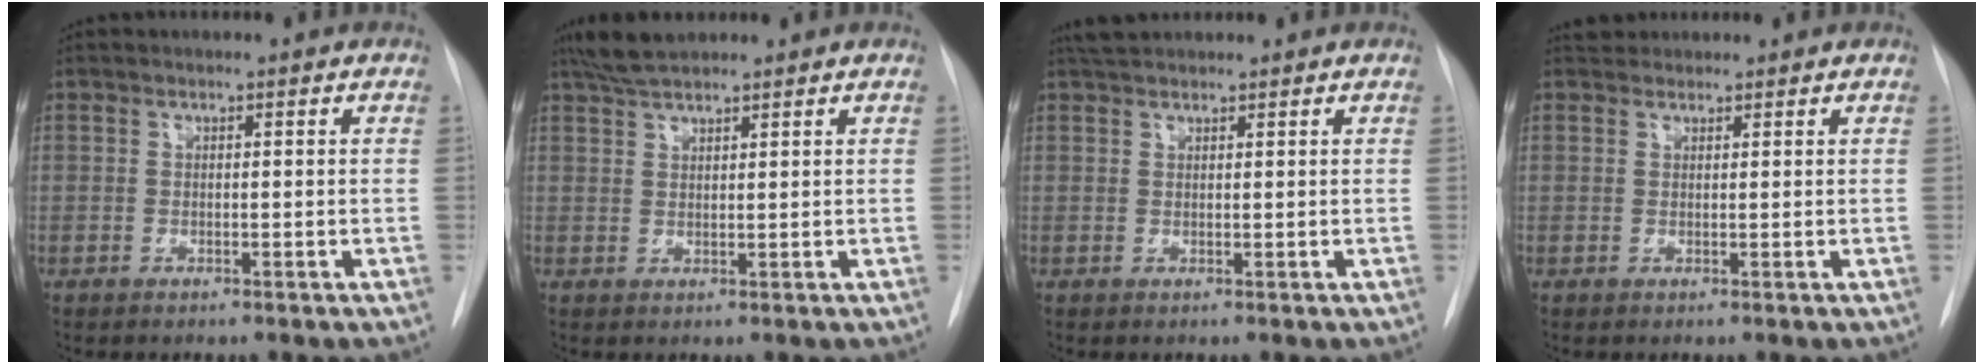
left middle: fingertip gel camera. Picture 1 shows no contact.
{"total": 4.6, "force": [4.0, 0.9, 2.2], "torque": [-0.048, 0.015, 0.076]}
{"total": 3.4, "force": [3.0, 0.9, 1.1], "torque": [-0.021, 0.025, 0.053]}
{"total": 2.1, "force": [1.9, 0.9, 0.0], "torque": [0.001, 0.018, 0.030]}